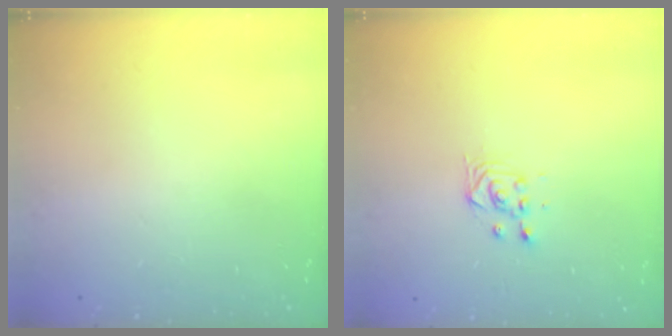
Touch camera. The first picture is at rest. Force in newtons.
{"total": 3.3, "press": 3.3, "slide": 0.3}